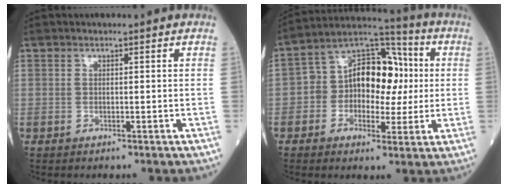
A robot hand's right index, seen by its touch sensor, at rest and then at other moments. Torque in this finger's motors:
{"motor_torque": [0.42, -0.05, 0.31, 0.09]}